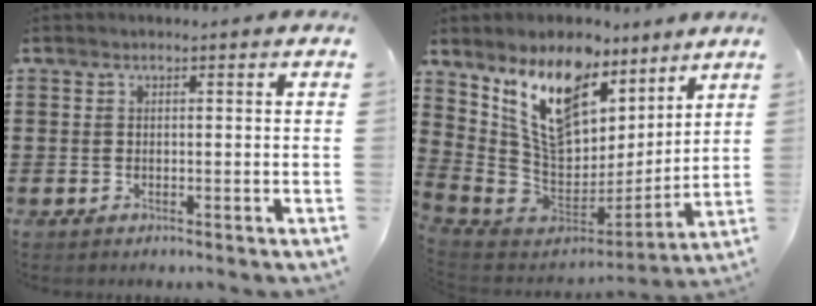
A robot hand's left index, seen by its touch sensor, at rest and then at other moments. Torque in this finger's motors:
{"motor_torque": [2.14, 0.00, 1.05, 0.21]}